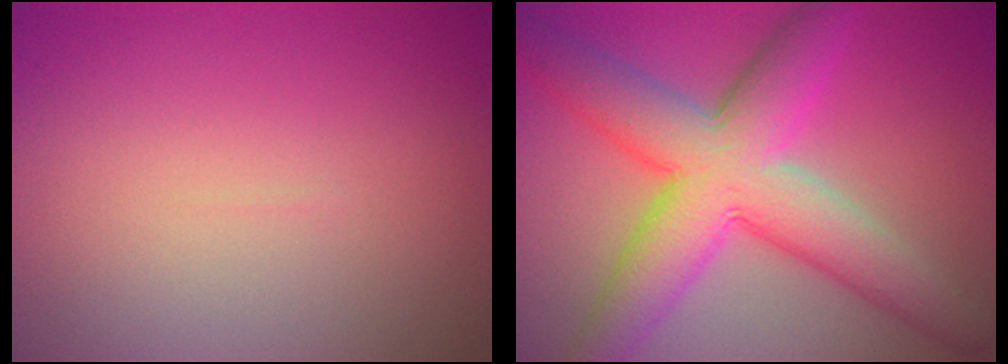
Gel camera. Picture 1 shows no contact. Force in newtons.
{"total": 9.8, "press": 9.8, "slide": 0.2}